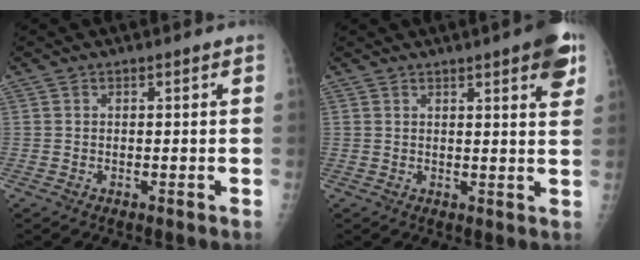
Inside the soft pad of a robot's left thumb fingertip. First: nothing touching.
{"total": 7.3, "force": [3.9, 1.3, 6.0], "torque": [-0.065, -0.012, 0.044]}